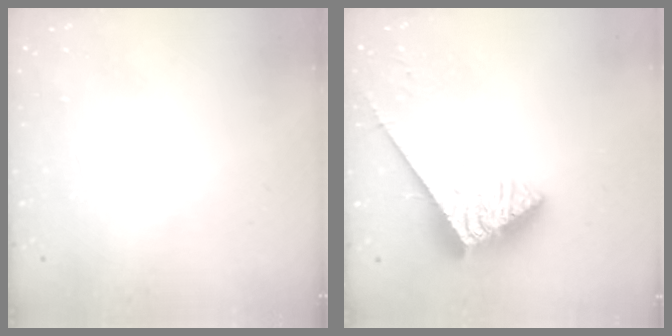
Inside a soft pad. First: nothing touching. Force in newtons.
{"total": 4.5, "press": 4.4, "slide": 0.6}